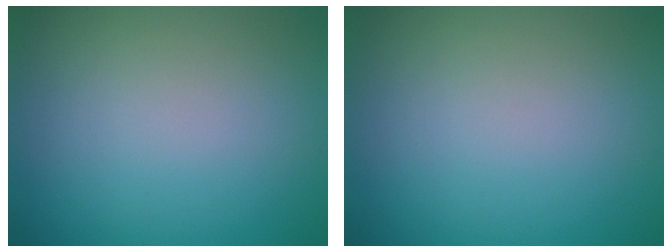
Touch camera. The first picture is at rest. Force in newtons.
{"total": 0.0}